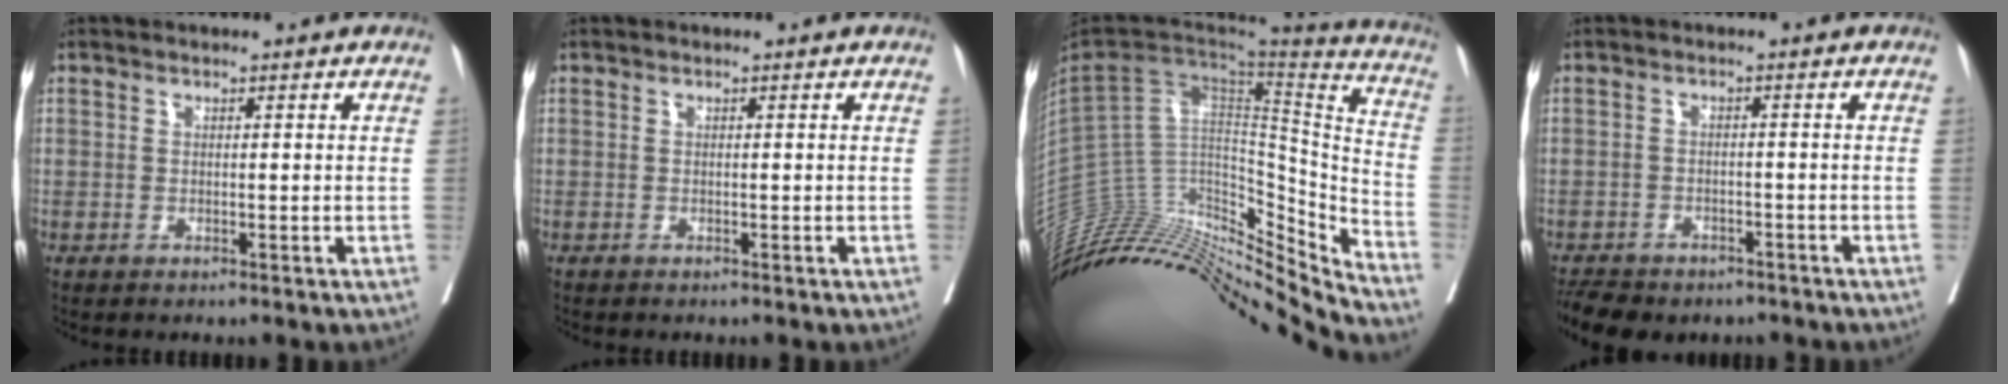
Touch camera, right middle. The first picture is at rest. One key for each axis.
{"total": 0.0}
{"total": 30.1, "fx": -28.0, "fy": 5.6, "fz": 9.6, "tx": -0.149, "ty": 0.011, "tz": -0.431}
{"total": 9.3, "fx": -7.2, "fy": 4.6, "fz": 3.6, "tx": -0.070, "ty": -0.002, "tz": -0.100}